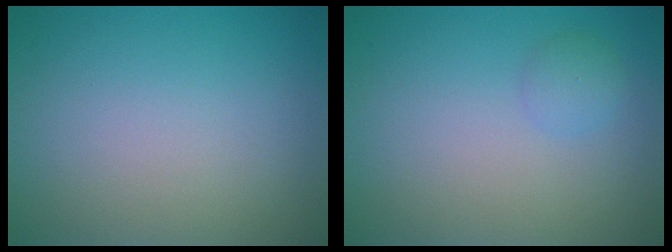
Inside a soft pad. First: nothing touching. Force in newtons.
{"total": 1.4, "press": 1.4, "slide": 0.1}